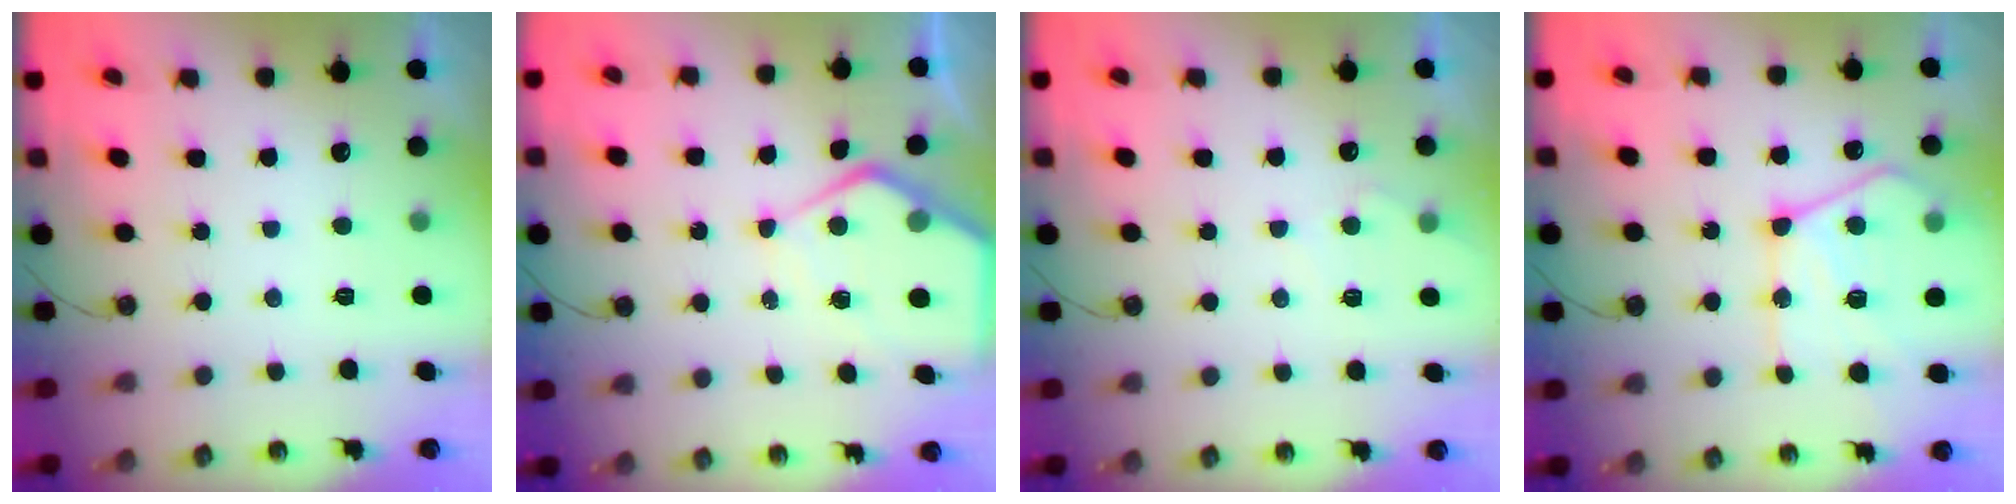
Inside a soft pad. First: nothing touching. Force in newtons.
{"total": 8.9, "press": 8.9, "slide": 1.1}
{"total": 4.3, "press": 4.3, "slide": 0.5}
{"total": 18.3, "press": 18.2, "slide": 2.2}